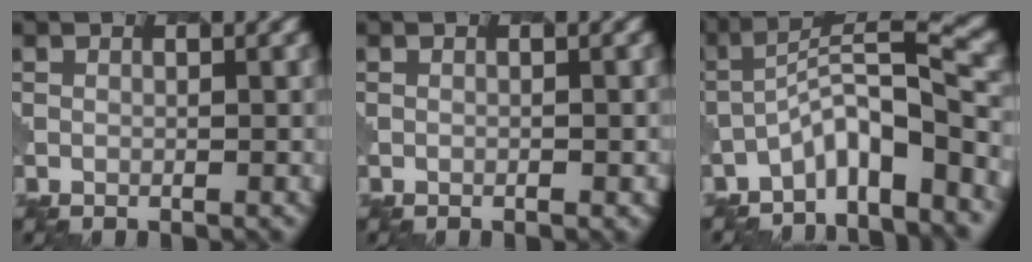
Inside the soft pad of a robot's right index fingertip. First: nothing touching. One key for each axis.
{"total": 0.5, "fx": -0.2, "fy": 0.3, "fz": 0.4, "tx": 0.000, "ty": 0.001, "tz": 0.002}
{"total": 6.5, "fx": -3.9, "fy": 1.3, "fz": 5.0, "tx": -0.081, "ty": 0.016, "tz": -0.076}